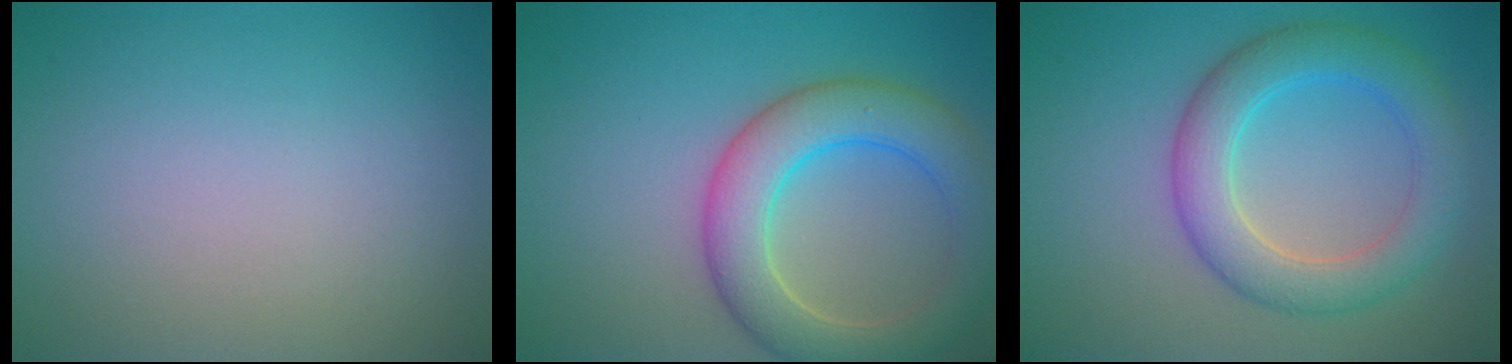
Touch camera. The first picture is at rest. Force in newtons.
{"total": 6.7, "press": 6.7, "slide": 0.2}
{"total": 5.4, "press": 5.4, "slide": 0.1}